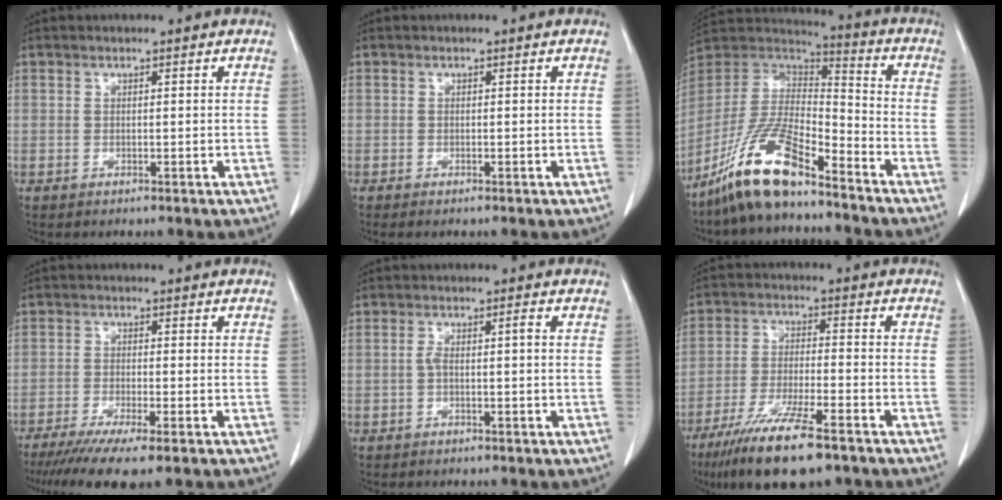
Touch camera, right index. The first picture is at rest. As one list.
[{"total": 0.6, "force": [-0.5, 0.0, 0.3], "torque": [-0.007, -0.001, -0.009]}, {"total": 15.2, "force": [-10.9, 3.1, 10.1], "torque": [-0.197, 0.002, -0.203]}, {"total": 10.6, "force": [-8.1, 0.5, 6.8], "torque": [-0.095, -0.023, -0.125]}, {"total": 1.9, "force": [-0.4, 0.3, 1.8], "torque": [-0.036, 0.007, -0.008]}, {"total": 13.6, "force": [-9.7, 1.9, 9.3], "torque": [-0.175, -0.036, -0.166]}]